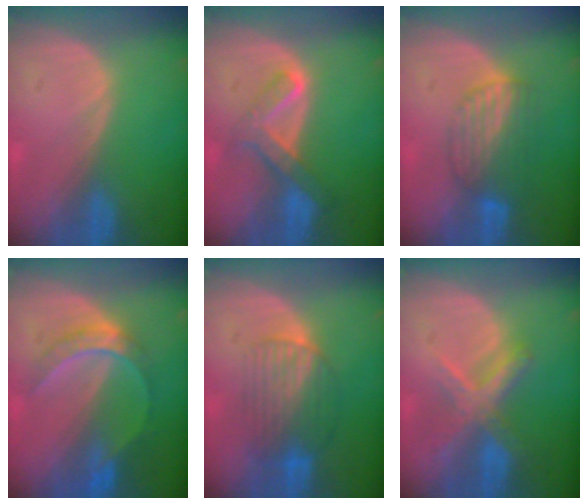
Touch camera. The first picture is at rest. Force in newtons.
{"total": 6.7, "press": 5.6, "slide": 3.6}
{"total": 6.7, "press": 6.1, "slide": 2.8}
{"total": 6.1, "press": 5.7, "slide": 2.2}
{"total": 6.7, "press": 6.6, "slide": 1.2}
{"total": 7.1, "press": 6.0, "slide": 3.8}